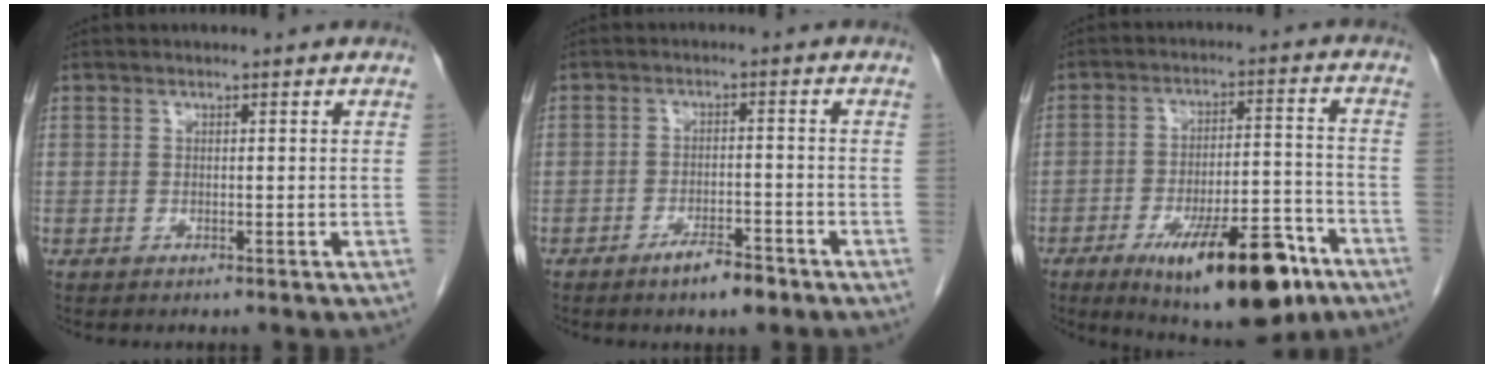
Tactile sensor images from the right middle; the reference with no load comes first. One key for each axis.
{"total": 4.3, "fx": -3.1, "fy": 1.0, "fz": 2.7, "tx": -0.046, "ty": 0.001, "tz": -0.050}
{"total": 17.1, "fx": -9.9, "fy": 4.7, "fz": 13.1, "tx": -0.163, "ty": 0.000, "tz": -0.144}